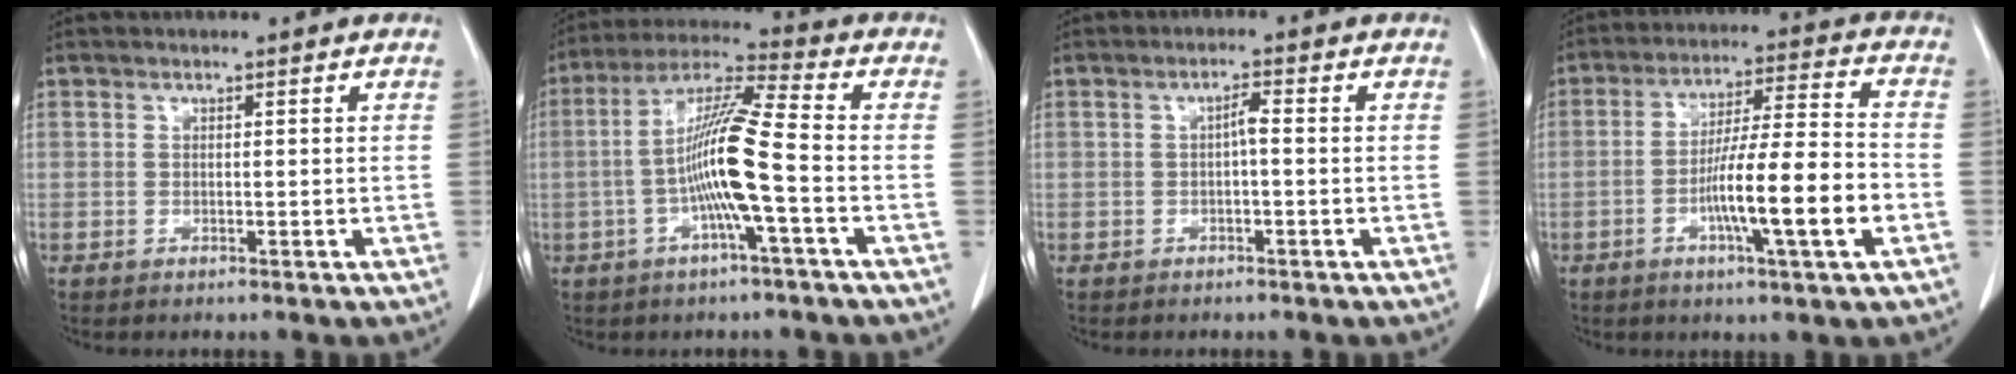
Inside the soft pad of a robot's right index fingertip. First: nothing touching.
{"total": 11.4, "force": [-2.4, -0.2, 11.2], "torque": [-0.219, 0.010, -0.053]}
{"total": 1.8, "force": [-0.2, 0.2, 1.7], "torque": [-0.029, 0.005, -0.003]}
{"total": 13.4, "force": [-4.1, 0.3, 12.8], "torque": [-0.217, -0.001, -0.072]}